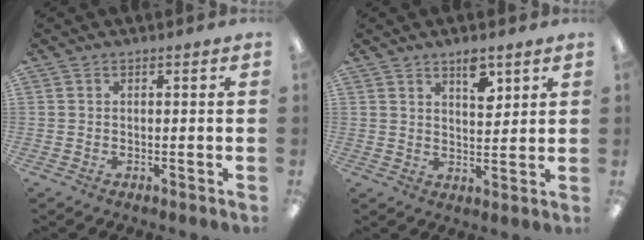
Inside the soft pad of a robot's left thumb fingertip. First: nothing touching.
{"total": 6.0, "force": [4.0, 2.5, 3.7], "torque": [-0.042, -0.024, 0.064]}